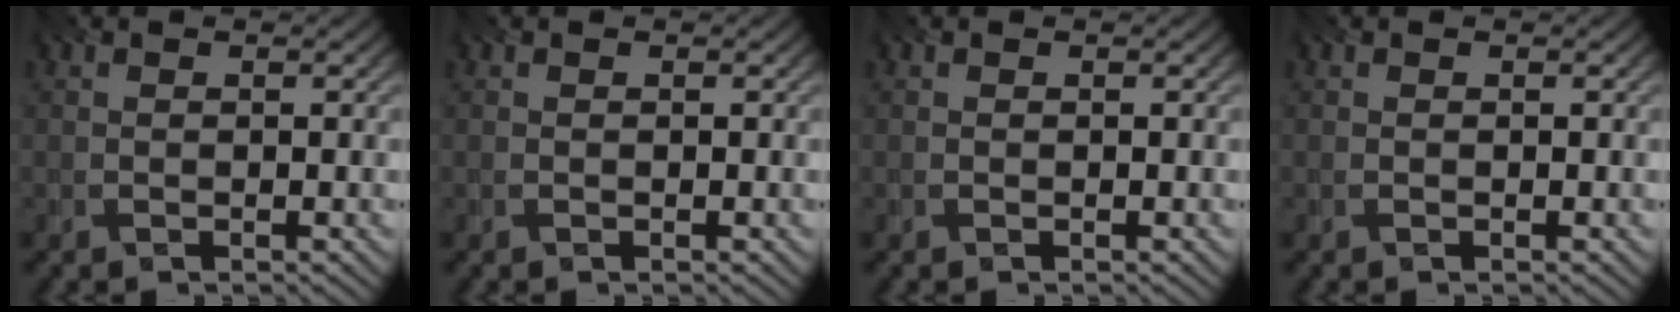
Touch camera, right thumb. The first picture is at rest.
{"total": 0.0}
{"total": 0.0}
{"total": 0.0}